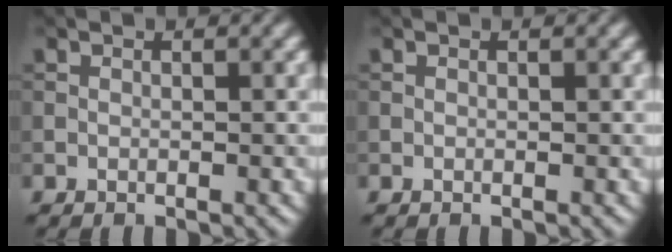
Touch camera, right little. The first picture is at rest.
{"total": 0.0}